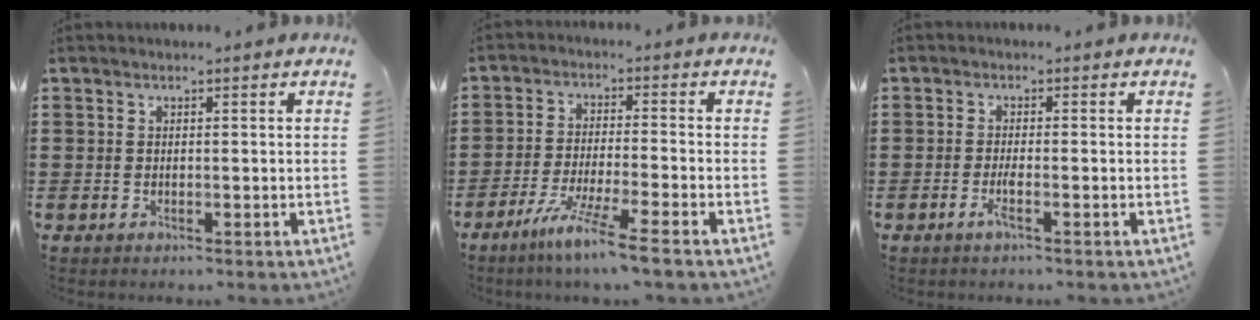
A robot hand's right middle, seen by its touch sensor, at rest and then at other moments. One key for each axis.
{"total": 6.8, "fx": -5.4, "fy": -0.7, "fz": 4.1, "tx": -0.082, "ty": -0.017, "tz": -0.104}
{"total": 2.0, "fx": -1.0, "fy": 0.1, "fz": 1.8, "tx": -0.032, "ty": -0.001, "tz": -0.018}